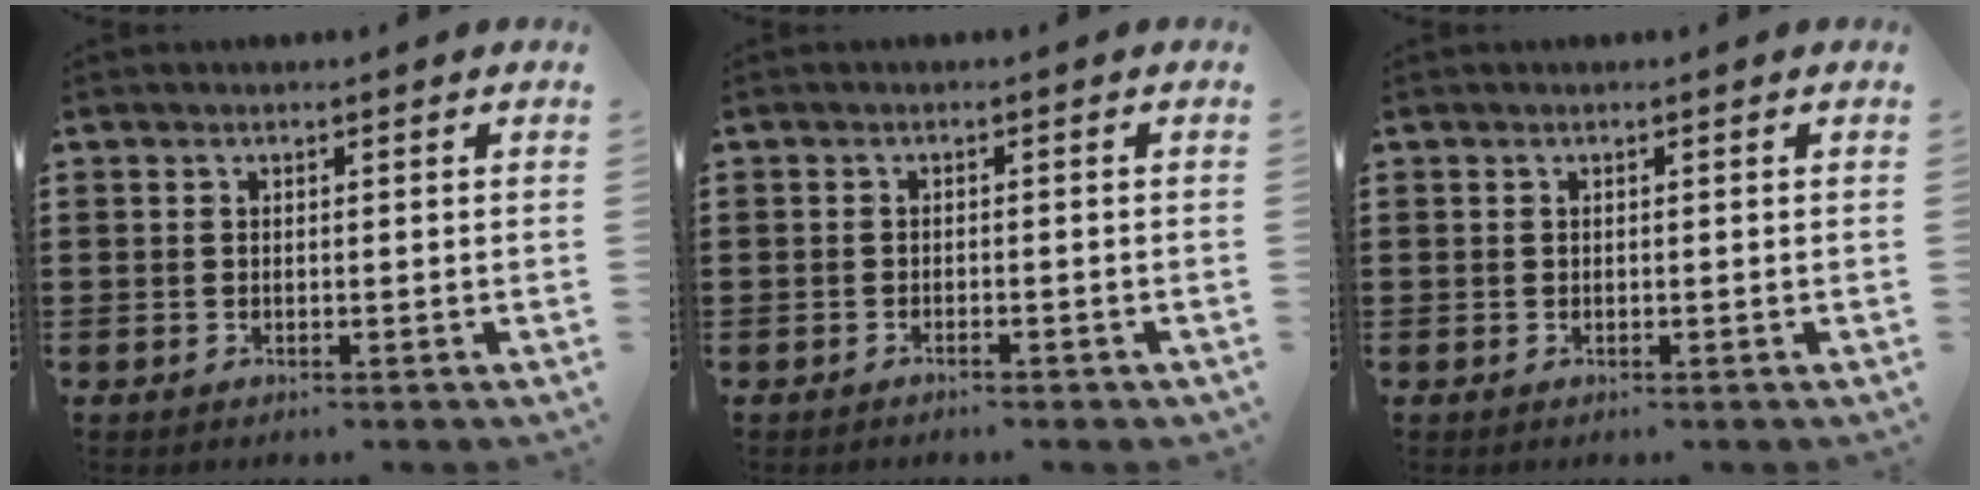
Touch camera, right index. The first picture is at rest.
{"total": 1.0, "force": [-1.0, 0.1, 0.4], "torque": [-0.011, -0.001, -0.019]}
{"total": 0.0}